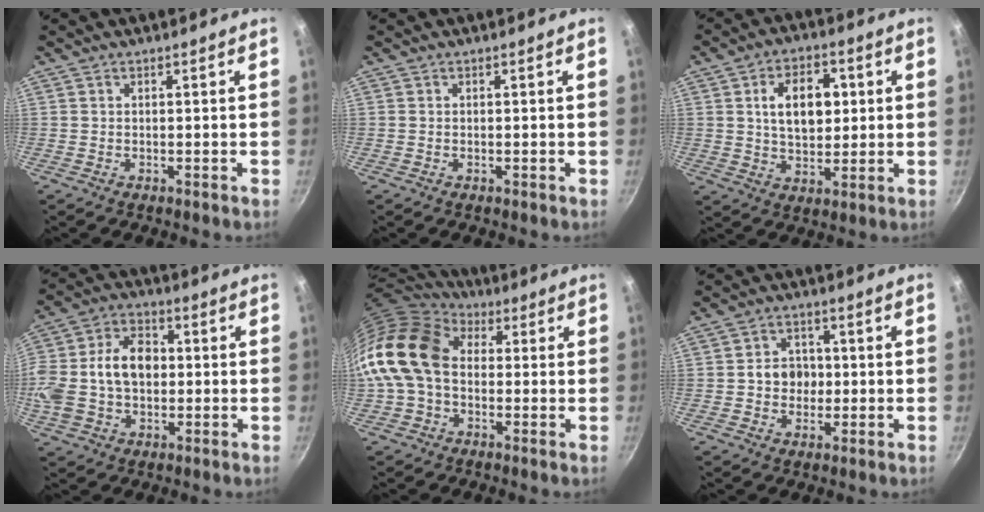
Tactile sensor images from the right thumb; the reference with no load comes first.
{"total": 0.0}
{"total": 11.3, "force": [2.2, 7.3, 8.4], "torque": [-0.108, -0.001, 0.036]}
{"total": 17.5, "force": [0.0, 12.4, 12.3], "torque": [-0.238, 0.035, -0.006]}
{"total": 17.9, "force": [0.5, 13.2, 12.1], "torque": [-0.222, 0.036, -0.007]}
{"total": 6.3, "force": [-0.3, 5.3, 3.2], "torque": [-0.022, 0.006, -0.011]}